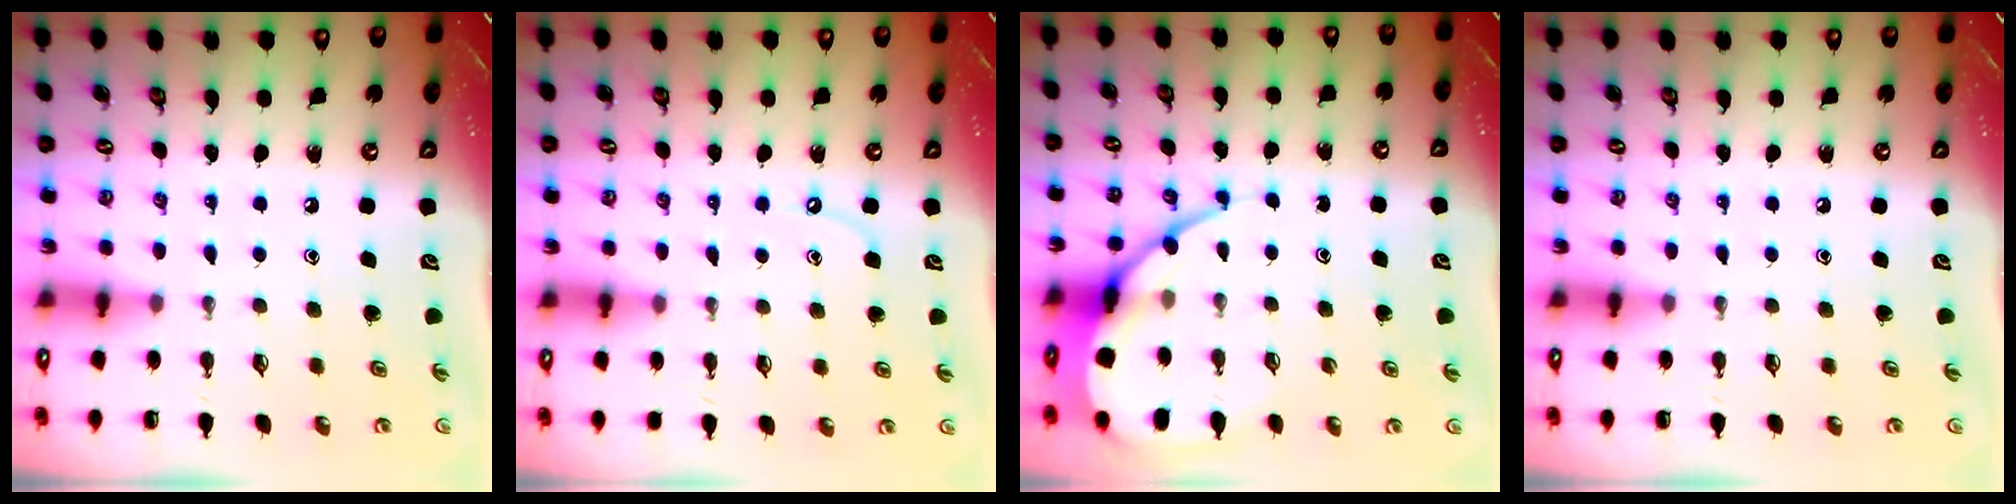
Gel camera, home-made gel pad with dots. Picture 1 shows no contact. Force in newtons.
{"total": 3.8, "press": 3.8, "slide": 0.3}
{"total": 12.2, "press": 12.1, "slide": 1.5}
{"total": 0.0}